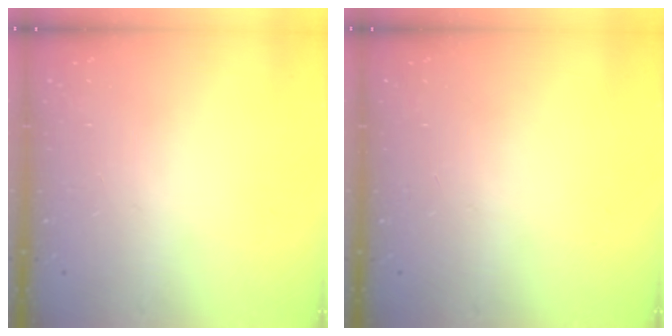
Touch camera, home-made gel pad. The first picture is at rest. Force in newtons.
{"total": 0.0}